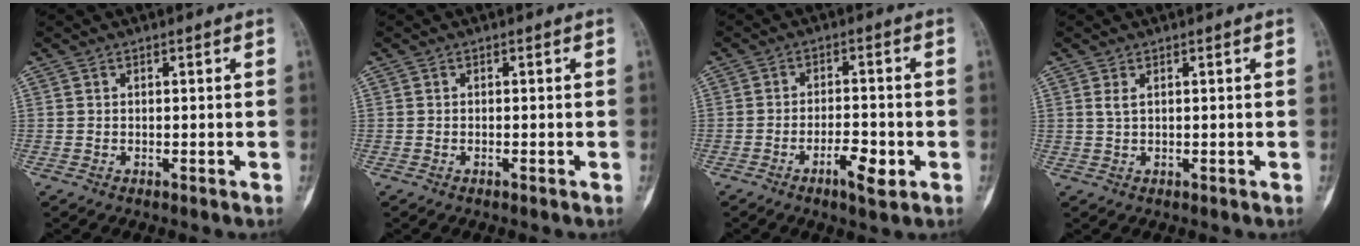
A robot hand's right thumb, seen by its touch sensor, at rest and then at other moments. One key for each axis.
{"total": 0.0}
{"total": 5.6, "fx": -2.5, "fy": 1.8, "fz": 4.7, "tx": -0.072, "ty": 0.011, "tz": -0.039}
{"total": 1.3, "fx": 0.6, "fy": 0.4, "fz": 1.0, "tx": -0.026, "ty": 0.005, "tz": 0.017}